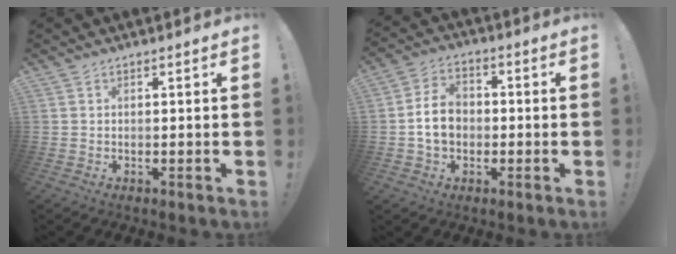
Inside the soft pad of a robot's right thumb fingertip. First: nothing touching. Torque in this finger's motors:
{"motor_torque": [1.14, 1.49, 0.63, -0.57, 0.02]}